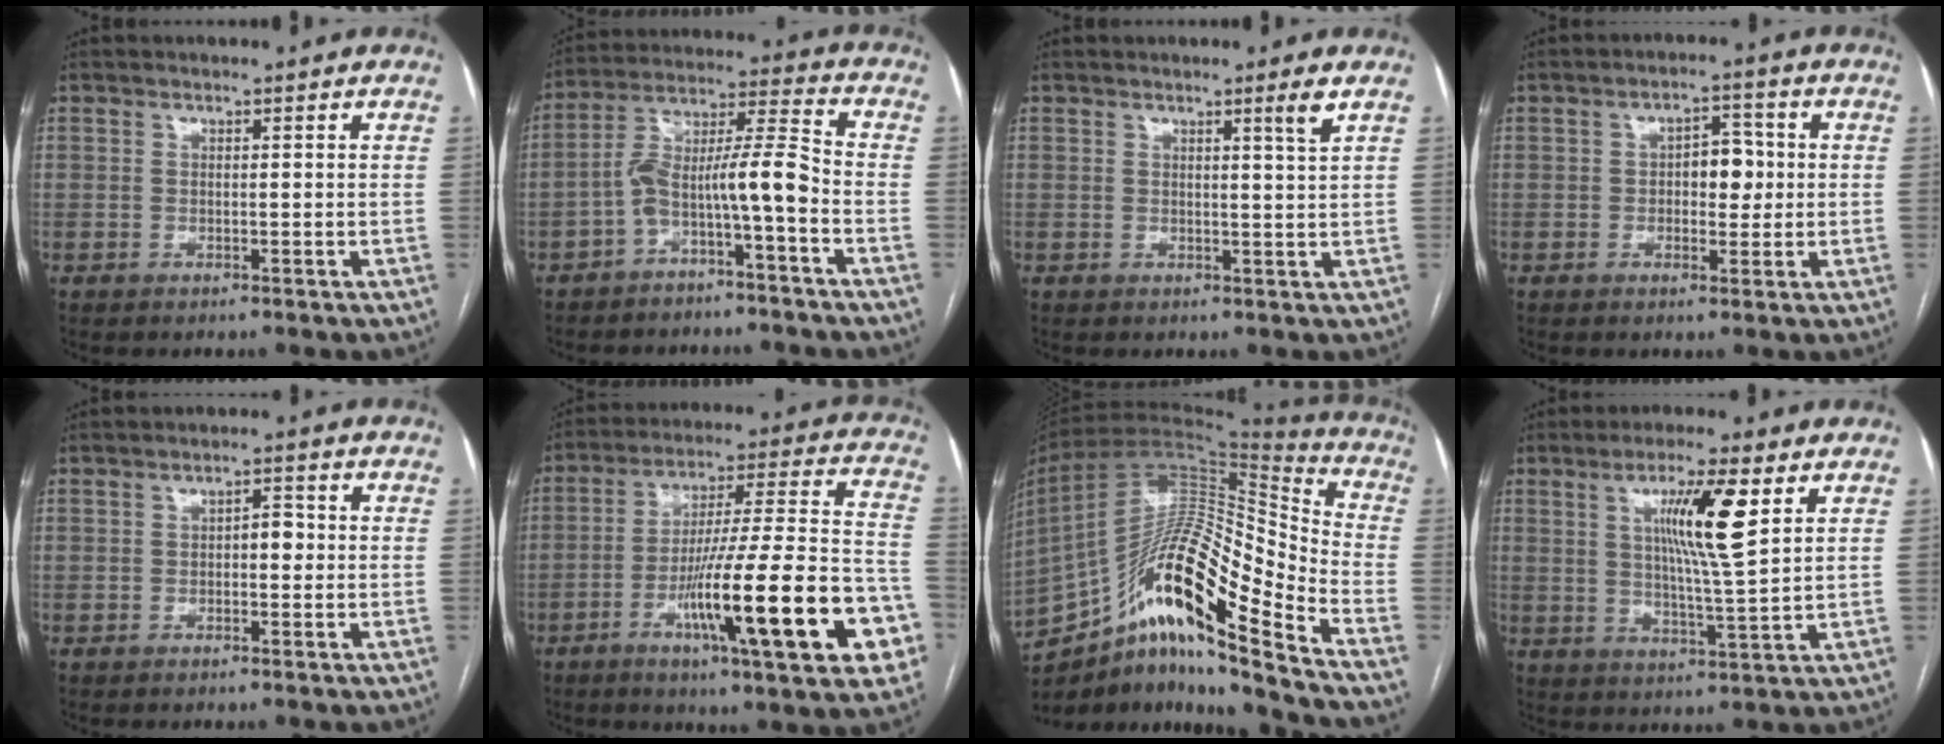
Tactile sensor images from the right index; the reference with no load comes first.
{"total": 9.3, "force": [-3.9, 0.6, 8.4], "torque": [-0.151, 0.042, -0.069]}
{"total": 2.3, "force": [1.3, -0.8, 1.7], "torque": [-0.030, -0.011, 0.025]}
{"total": 5.0, "force": [0.1, 2.8, 4.1], "torque": [-0.058, 0.013, 0.005]}
{"total": 2.5, "force": [-0.1, 1.2, 2.2], "torque": [-0.028, 0.012, -0.003]}
{"total": 24.8, "force": [-9.1, 2.2, 23.0], "torque": [-0.307, -0.004, -0.138]}
{"total": 22.4, "force": [-14.1, 2.2, 17.3], "torque": [-0.315, 0.016, -0.249]}
{"total": 10.1, "force": [3.7, 0.0, 9.4], "torque": [-0.166, -0.002, 0.063]}